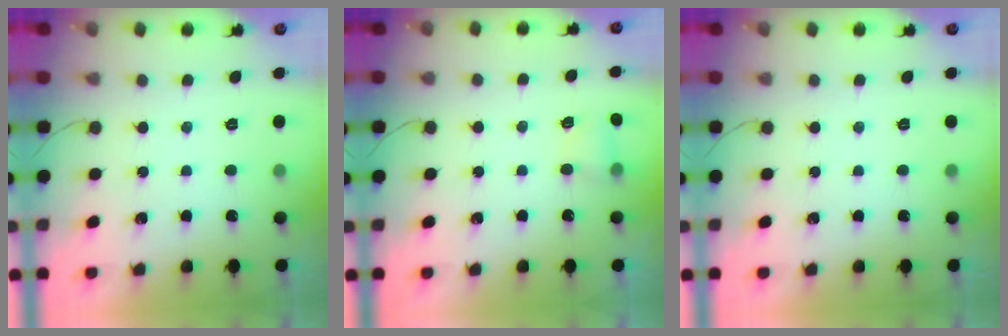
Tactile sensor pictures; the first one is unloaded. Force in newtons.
{"total": 4.0, "press": 3.8, "slide": 1.2}
{"total": 0.0}